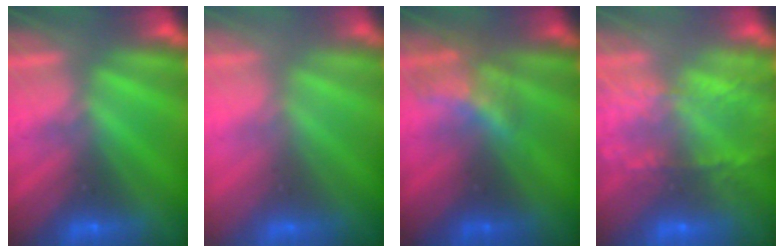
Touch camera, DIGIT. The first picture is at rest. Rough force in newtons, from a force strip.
{"total": 2.8}
{"total": 2.1}
{"total": 7.0}